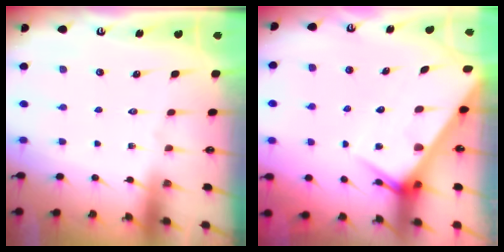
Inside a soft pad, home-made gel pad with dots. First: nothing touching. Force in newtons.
{"total": 6.2, "press": 6.2, "slide": 0.4}